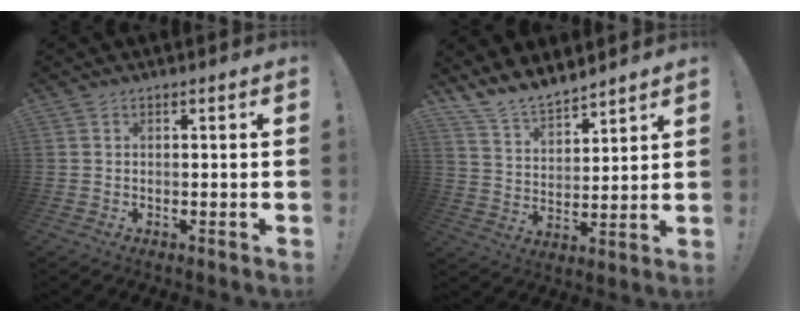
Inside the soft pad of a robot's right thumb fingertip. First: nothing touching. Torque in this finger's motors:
{"motor_torque": [0.01, 0.02, 0.79, 0.78, 0.16]}